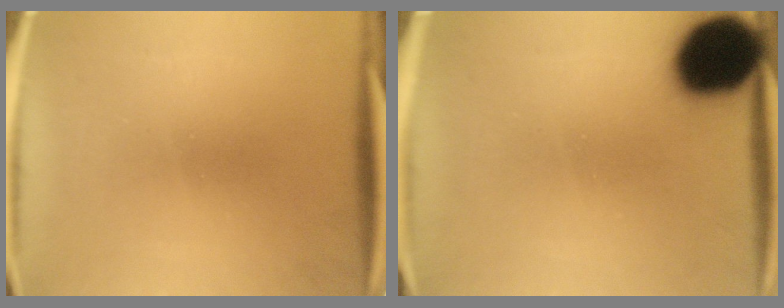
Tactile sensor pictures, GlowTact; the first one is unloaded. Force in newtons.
{"total": 19.4}